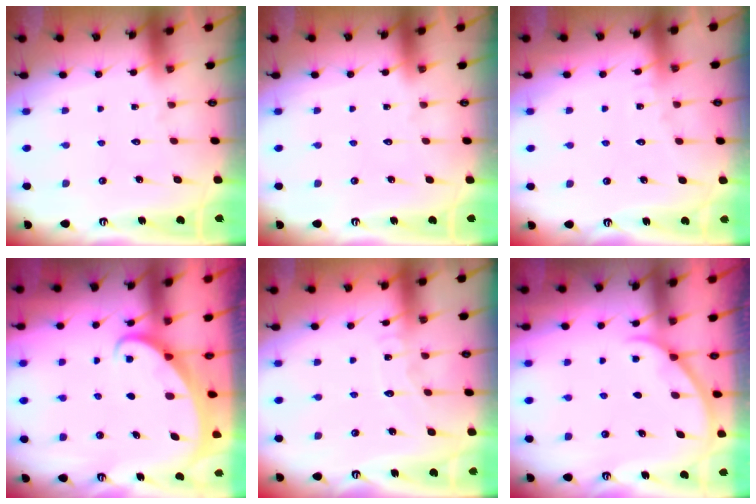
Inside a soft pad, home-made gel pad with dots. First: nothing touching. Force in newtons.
{"total": 0.0}
{"total": 3.7, "press": 3.7, "slide": 0.5}
{"total": 1.6, "press": 1.6, "slide": 0.1}
{"total": 5.0, "press": 5.0, "slide": 0.6}
{"total": 0.8, "press": 0.8, "slide": 0.2}